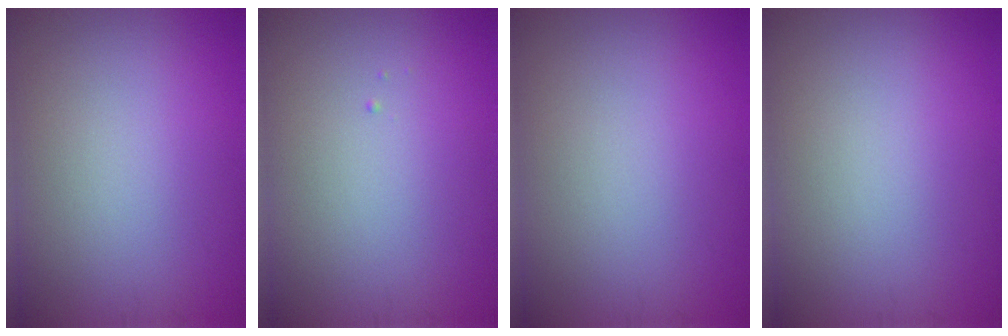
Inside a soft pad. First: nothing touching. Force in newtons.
{"total": 0.0}
{"total": 0.0}
{"total": 0.0}